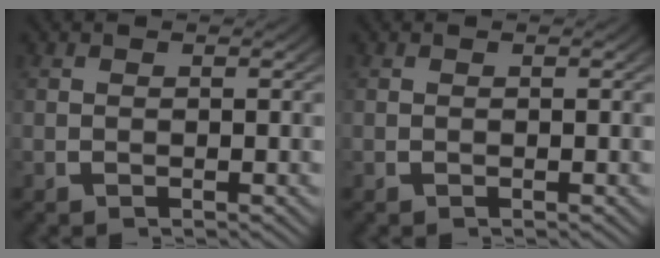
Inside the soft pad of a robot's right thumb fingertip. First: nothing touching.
{"total": 0.0}